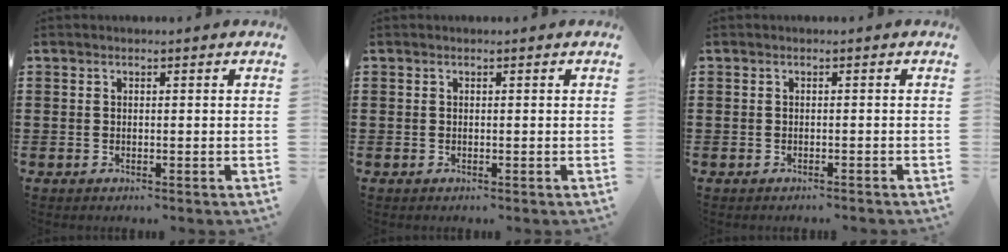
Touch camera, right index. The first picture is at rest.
{"total": 0.0}
{"total": 0.6, "force": [-0.6, 0.0, 0.1], "torque": [-0.004, -0.002, -0.011]}